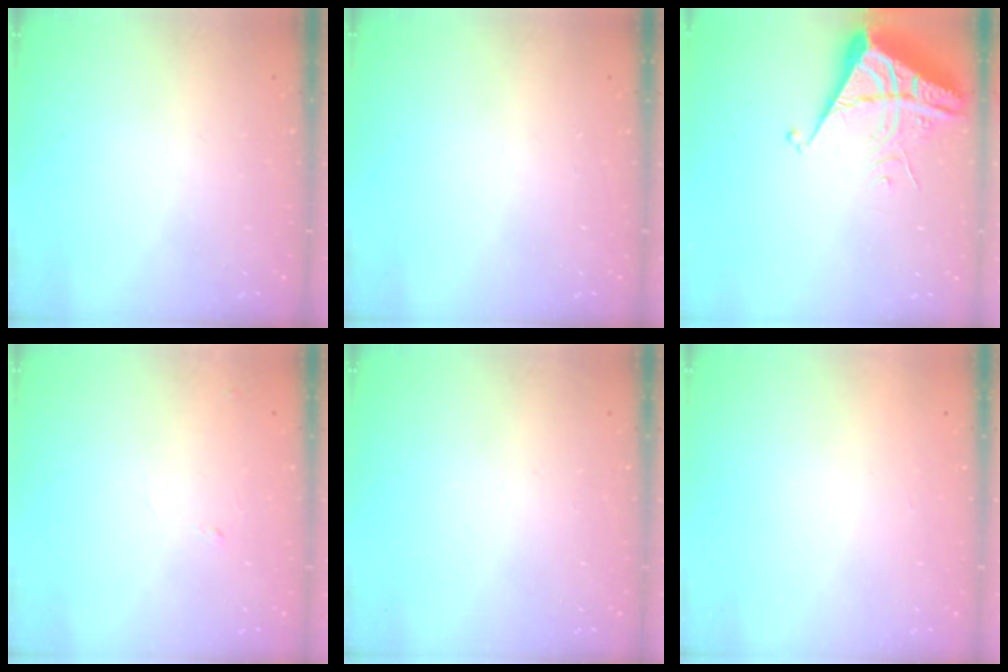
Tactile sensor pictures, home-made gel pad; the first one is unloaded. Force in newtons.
{"total": 0.0}
{"total": 6.6, "press": 6.6, "slide": 0.6}
{"total": 5.8, "press": 5.7, "slide": 0.8}
{"total": 0.0}
{"total": 1.5, "press": 1.5, "slide": 0.1}